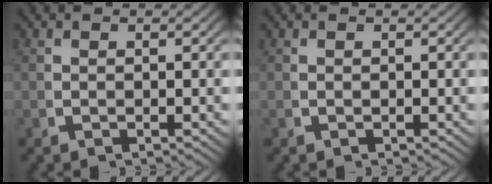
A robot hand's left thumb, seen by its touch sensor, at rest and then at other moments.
{"total": 0.0}